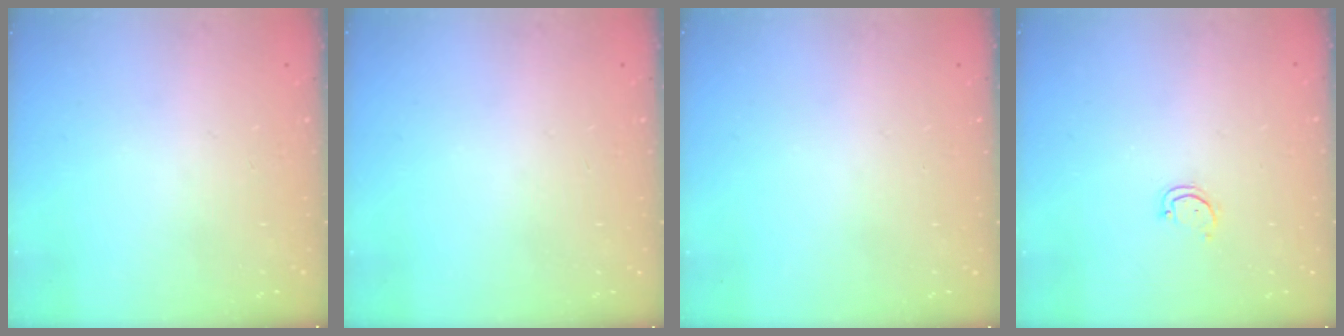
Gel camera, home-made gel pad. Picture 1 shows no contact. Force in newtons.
{"total": 0.0}
{"total": 0.0}
{"total": 2.6, "press": 2.6, "slide": 0.2}